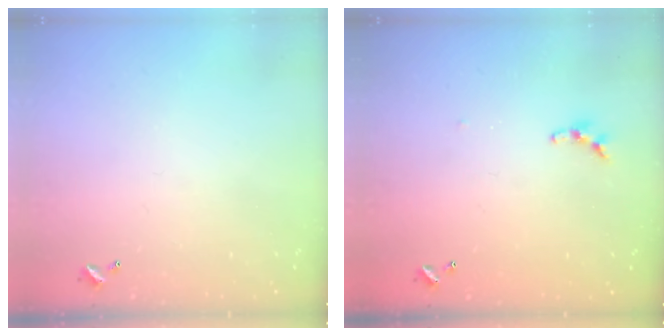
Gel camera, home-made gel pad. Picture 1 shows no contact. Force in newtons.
{"total": 5.5, "press": 5.5, "slide": 0.6}